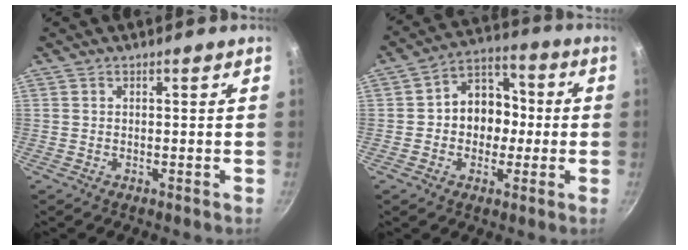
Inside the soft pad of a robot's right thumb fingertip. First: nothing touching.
{"total": 10.6, "force": [-0.6, 8.7, 6.0], "torque": [-0.032, 0.032, -0.024]}